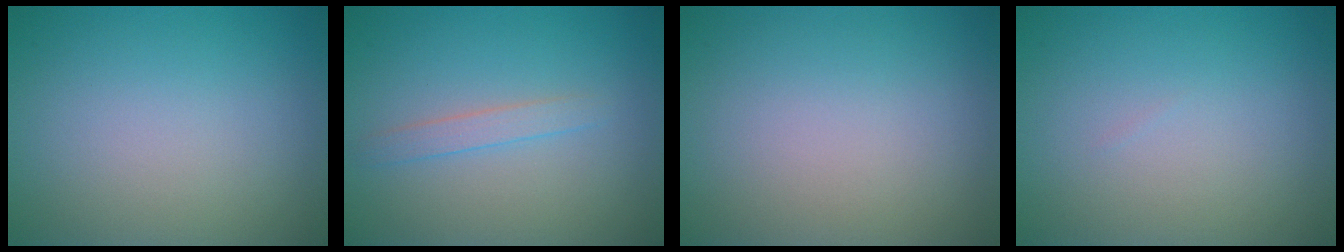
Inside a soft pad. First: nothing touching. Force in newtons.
{"total": 1.4, "press": 1.4, "slide": 0.0}
{"total": 0.0}
{"total": 0.0}